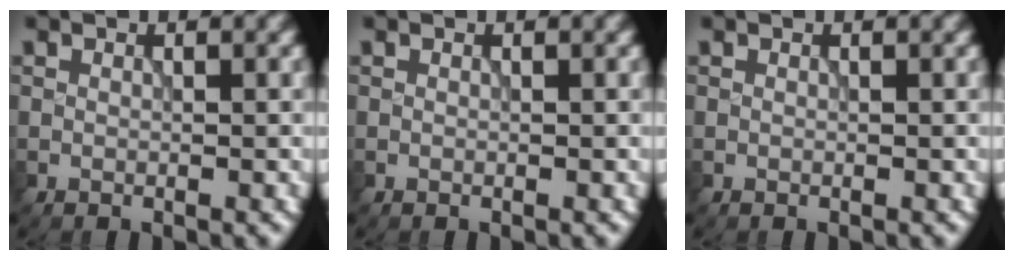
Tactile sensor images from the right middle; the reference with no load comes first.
{"total": 0.0}
{"total": 0.0}